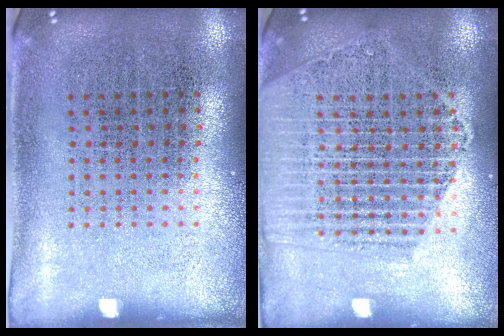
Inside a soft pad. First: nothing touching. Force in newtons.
{"total": 1.9, "press": 1.8, "slide": 0.7}